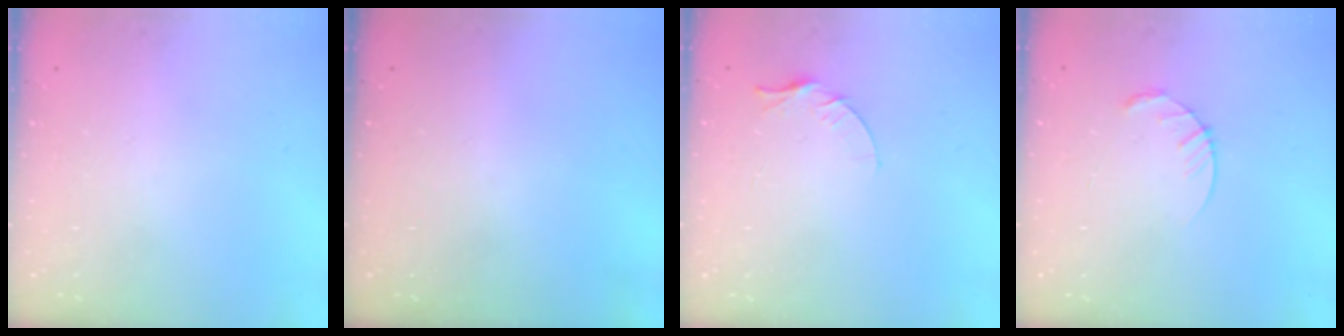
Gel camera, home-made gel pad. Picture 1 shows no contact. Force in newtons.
{"total": 0.0}
{"total": 4.4, "press": 4.4, "slide": 0.5}
{"total": 4.5, "press": 4.5, "slide": 0.5}